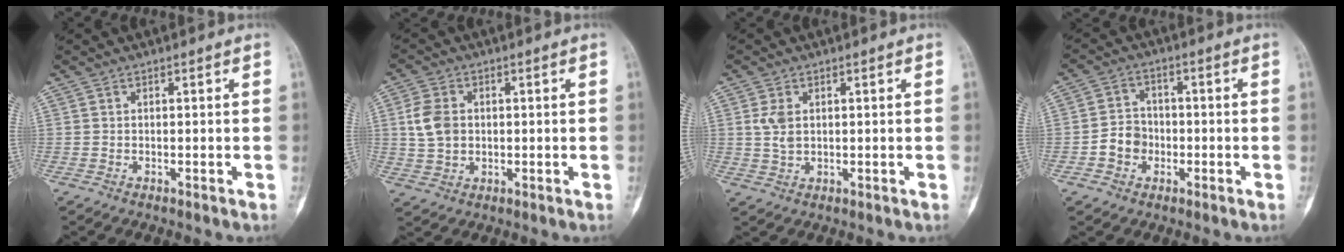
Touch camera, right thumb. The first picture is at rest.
{"total": 6.8, "force": [0.7, 5.1, 4.4], "torque": [-0.084, 0.002, 0.016]}
{"total": 3.5, "force": [0.8, 2.2, 2.6], "torque": [-0.052, -0.001, 0.019]}
{"total": 5.6, "force": [-1.7, 4.8, 2.2], "torque": [-0.012, 0.023, -0.036]}